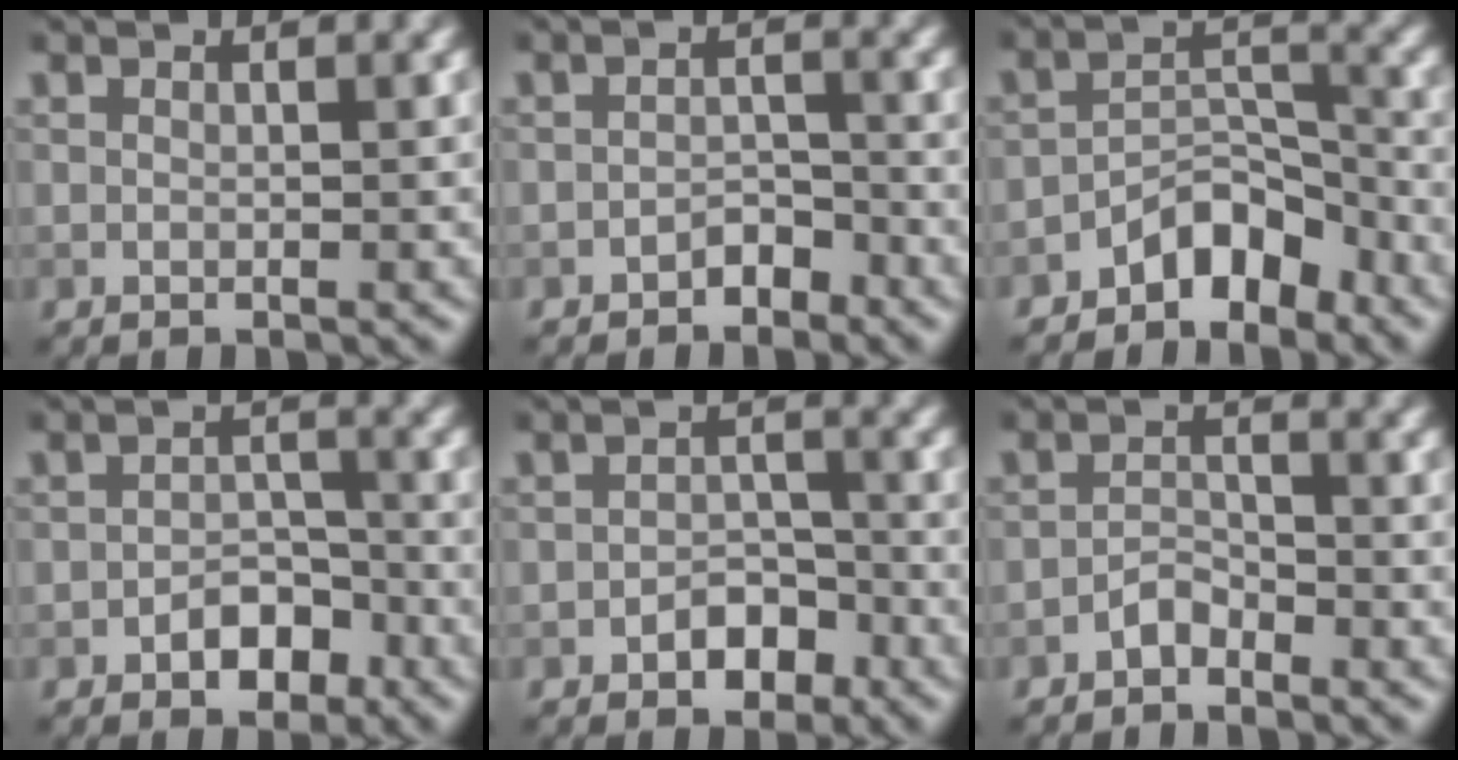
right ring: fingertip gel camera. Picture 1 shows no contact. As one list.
[{"total": 1.8, "force": [-1.4, 0.9, 0.6], "torque": [-0.006, 0.007, -0.024]}, {"total": 4.1, "force": [-3.2, 2.0, 1.8], "torque": [-0.016, 0.015, -0.059]}, {"total": 3.0, "force": [-1.7, 1.9, 1.6], "torque": [-0.016, 0.006, -0.027]}, {"total": 2.7, "force": [-1.6, 1.7, 1.3], "torque": [-0.013, 0.006, -0.025]}, {"total": 1.6, "force": [-1.3, 0.7, 0.6], "torque": [-0.009, 0.008, -0.027]}]